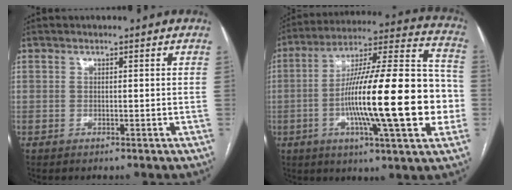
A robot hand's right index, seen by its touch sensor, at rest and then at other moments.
{"total": 24.7, "force": [-4.6, 2.9, 24.1], "torque": [-0.355, 0.012, -0.076]}